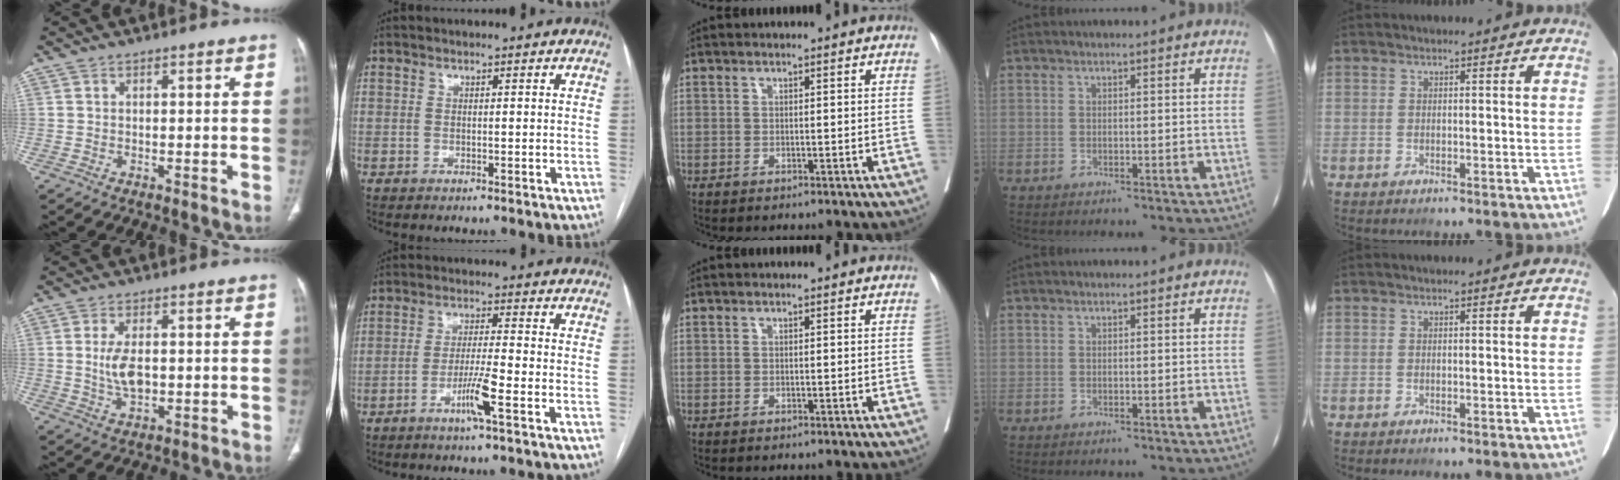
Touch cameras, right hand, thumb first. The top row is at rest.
{"thumb": {"total": 5.7, "force": [0.1, 3.1, 4.9], "torque": [-0.097, -0.005, 0.007]}, "index": {"total": 5.4, "force": [-2.7, -0.6, 4.6], "torque": [-0.089, -0.008, -0.054]}}